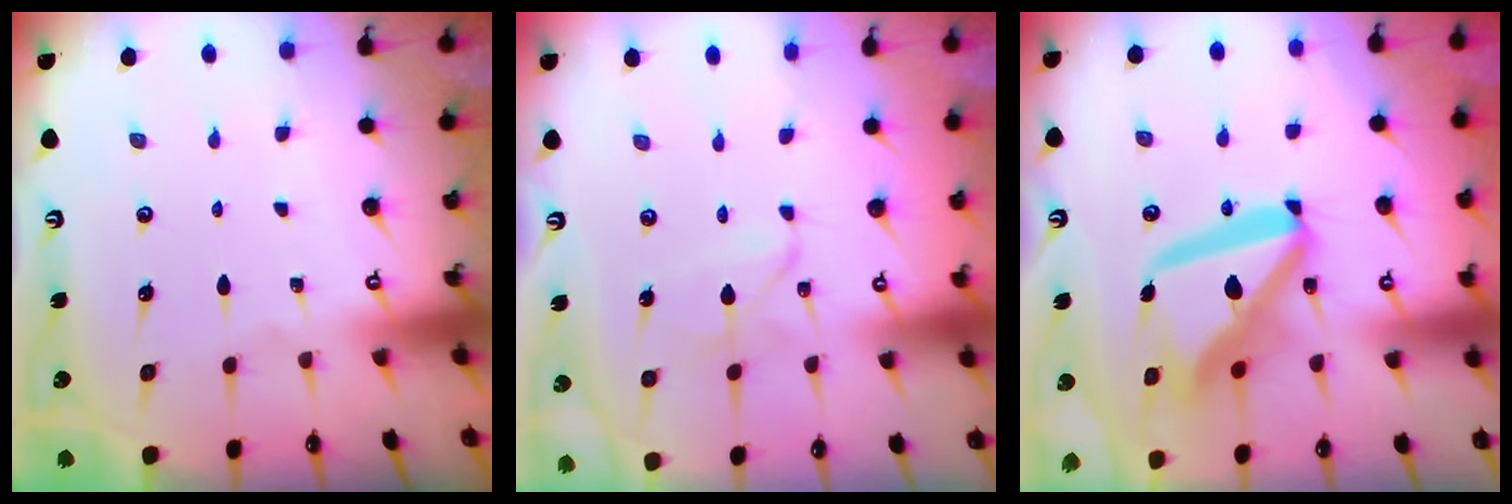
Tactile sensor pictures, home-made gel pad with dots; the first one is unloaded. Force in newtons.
{"total": 2.5, "press": 2.5, "slide": 0.1}
{"total": 17.4, "press": 17.2, "slide": 2.1}